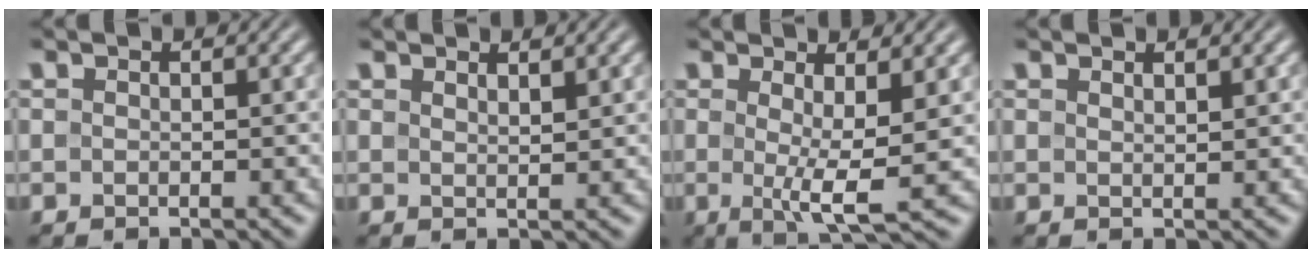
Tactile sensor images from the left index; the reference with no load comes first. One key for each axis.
{"total": 1.3, "fx": 1.3, "fy": 0.2, "fz": 0.4, "tx": -0.002, "ty": 0.002, "tz": 0.020}
{"total": 4.4, "fx": 0.4, "fy": 0.8, "fz": 4.3, "tx": -0.067, "ty": -0.014, "tz": 0.007}
{"total": 0.9, "fx": 0.9, "fy": 0.1, "fz": 0.2, "tx": 0.001, "ty": 0.001, "tz": 0.014}